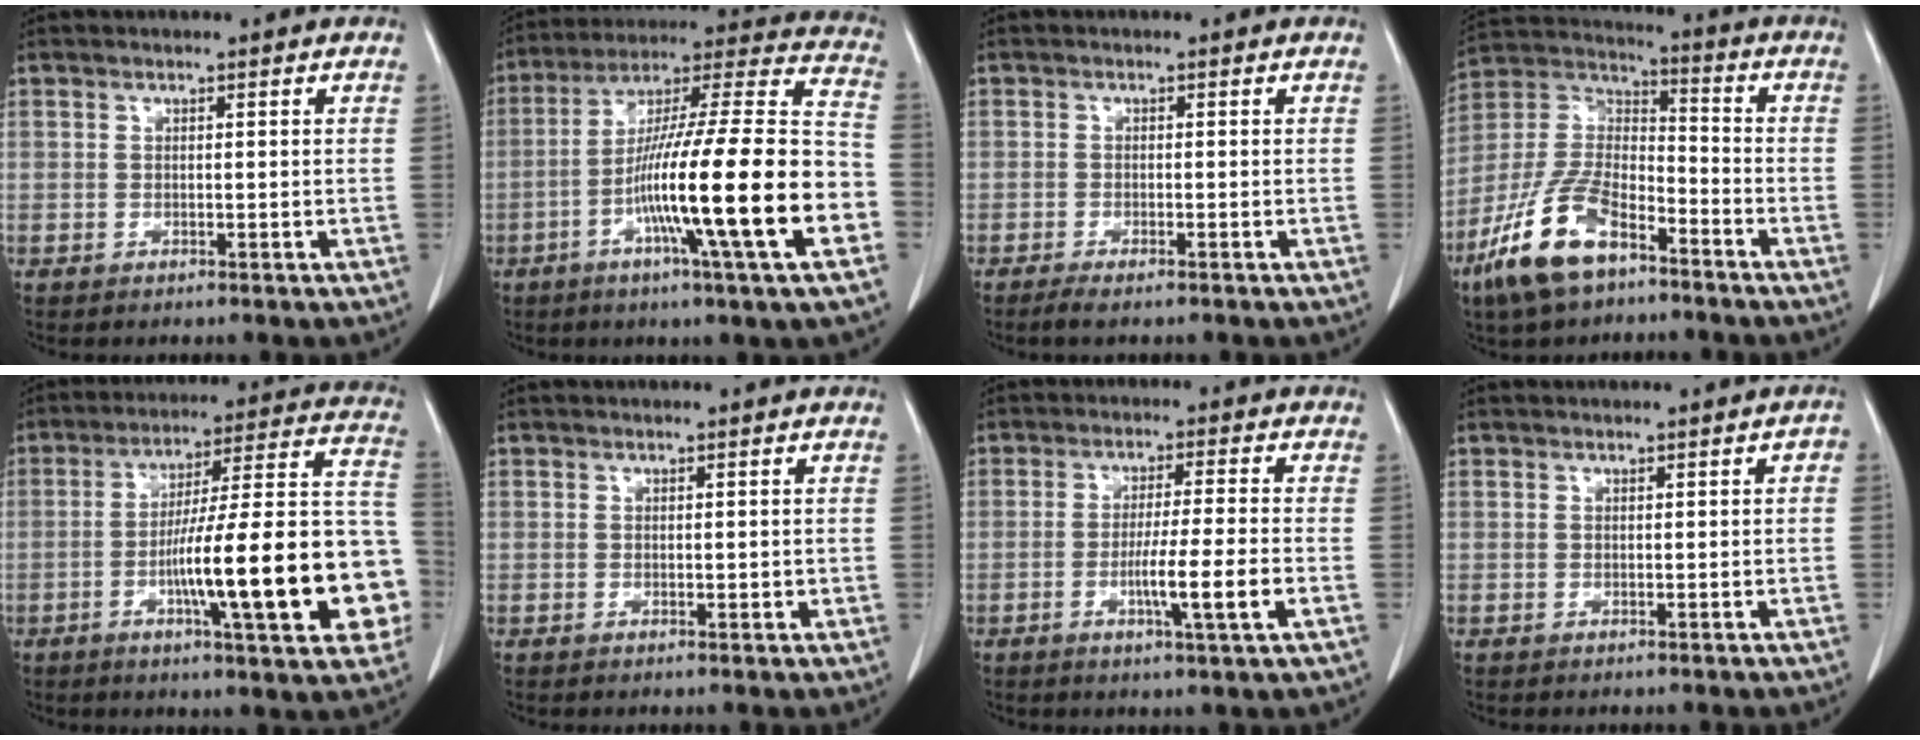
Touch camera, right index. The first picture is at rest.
{"total": 24.4, "force": [-7.5, 0.3, 23.2], "torque": [-0.342, -0.011, -0.133]}
{"total": 2.6, "force": [-2.0, 0.3, 1.6], "torque": [-0.025, -0.006, -0.030]}
{"total": 14.6, "force": [-9.1, 5.7, 9.9], "torque": [-0.217, -0.002, -0.178]}
{"total": 23.6, "force": [-6.1, 2.7, 22.7], "torque": [-0.252, 0.025, -0.082]}
{"total": 0.9, "force": [0.0, 0.5, 0.8], "torque": [-0.006, 0.000, 0.004]}
{"total": 7.7, "force": [-2.3, -0.7, 7.3], "torque": [-0.119, -0.013, -0.039]}
{"total": 0.8, "force": [0.0, 0.4, 0.7], "torque": [-0.001, 0.003, -0.001]}